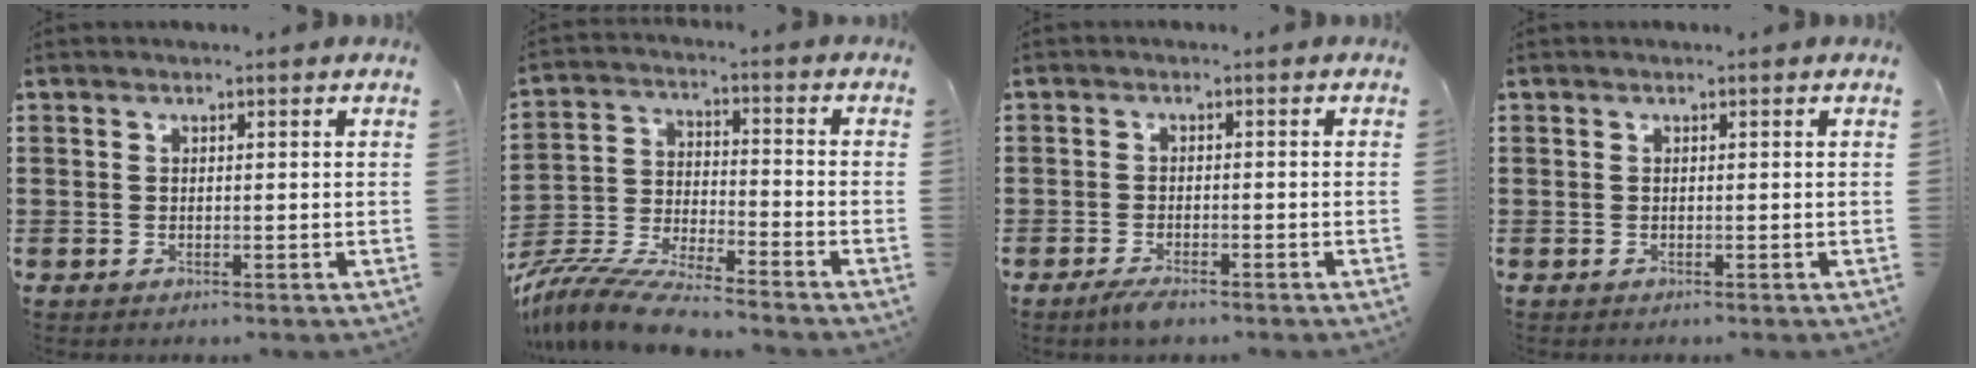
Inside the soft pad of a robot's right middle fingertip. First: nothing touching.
{"total": 8.9, "force": [-8.5, 0.5, 2.6], "torque": [-0.060, 0.003, -0.171]}
{"total": 2.0, "force": [-1.6, 0.4, 1.2], "torque": [-0.036, -0.007, -0.033]}
{"total": 0.0}